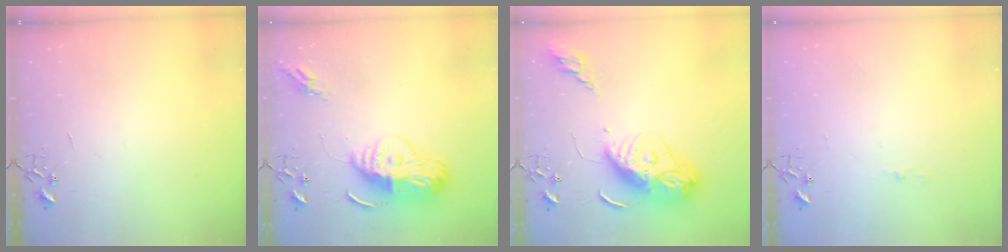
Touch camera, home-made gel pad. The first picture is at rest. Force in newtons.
{"total": 14.4, "press": 14.3, "slide": 1.2}
{"total": 14.4, "press": 14.4, "slide": 1.3}
{"total": 3.4, "press": 3.4, "slide": 0.5}